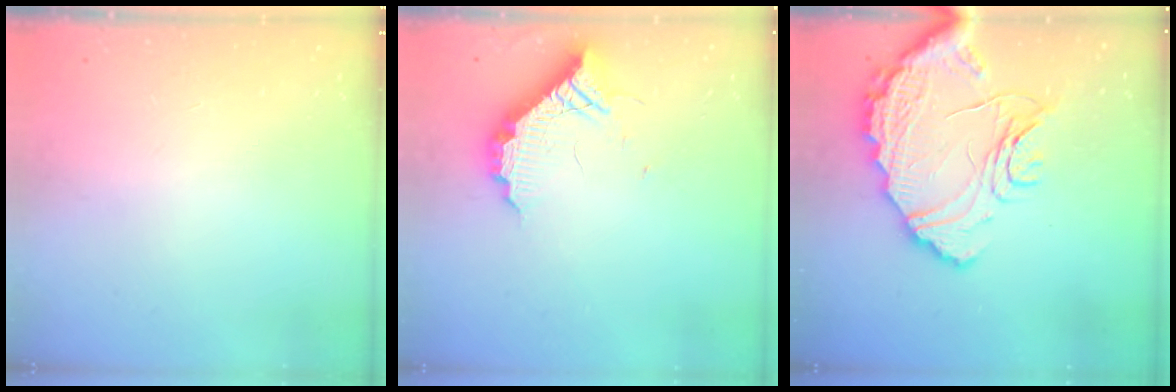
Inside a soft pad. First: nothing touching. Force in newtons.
{"total": 11.1, "press": 11.1, "slide": 0.5}
{"total": 18.5, "press": 18.5, "slide": 0.8}